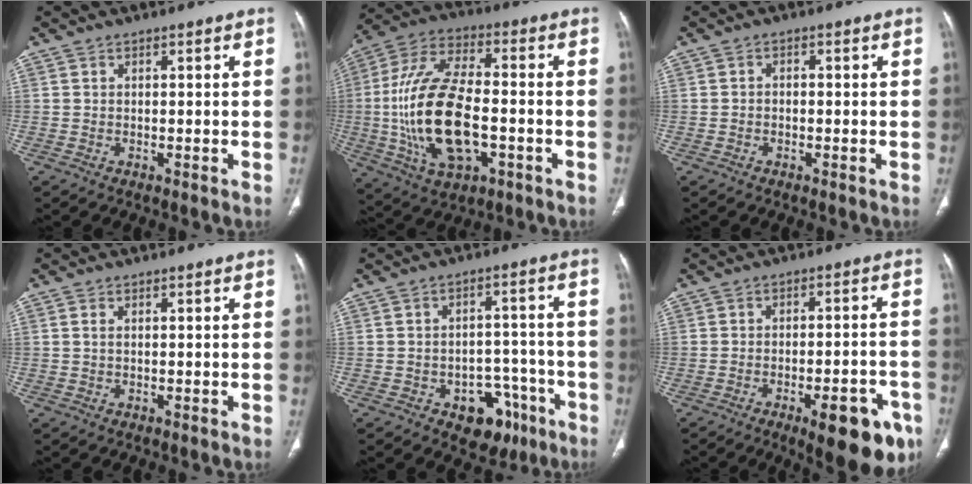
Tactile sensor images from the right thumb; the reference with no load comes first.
{"total": 21.3, "force": [-3.4, 10.5, 18.2], "torque": [-0.368, 0.018, -0.053]}
{"total": 1.0, "force": [-0.3, 0.7, 0.6], "torque": [-0.006, 0.004, -0.008]}
{"total": 1.0, "force": [0.3, 0.5, 0.9], "torque": [-0.024, 0.007, 0.008]}
{"total": 9.8, "force": [-5.2, 6.6, 5.1], "torque": [-0.030, 0.043, -0.063]}
{"total": 13.9, "force": [-7.2, 4.8, 11.0], "torque": [-0.104, 0.031, -0.086]}